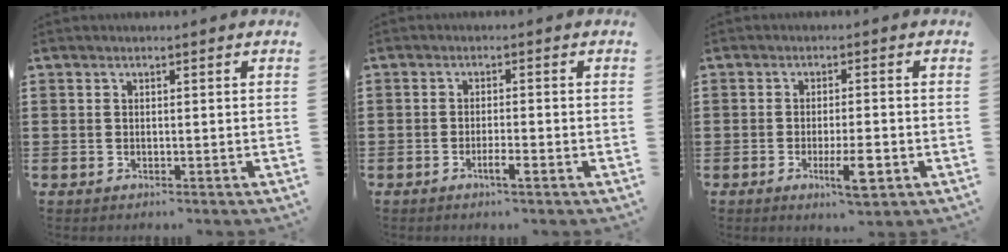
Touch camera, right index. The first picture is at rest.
{"total": 2.3, "force": [-1.3, 0.2, 1.9], "torque": [-0.033, -0.002, -0.022]}
{"total": 5.2, "force": [-2.1, 0.8, 4.7], "torque": [-0.088, -0.016, -0.034]}